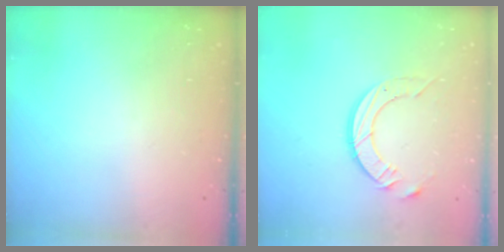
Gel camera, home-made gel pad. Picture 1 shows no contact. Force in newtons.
{"total": 10.4, "press": 10.3, "slide": 0.9}